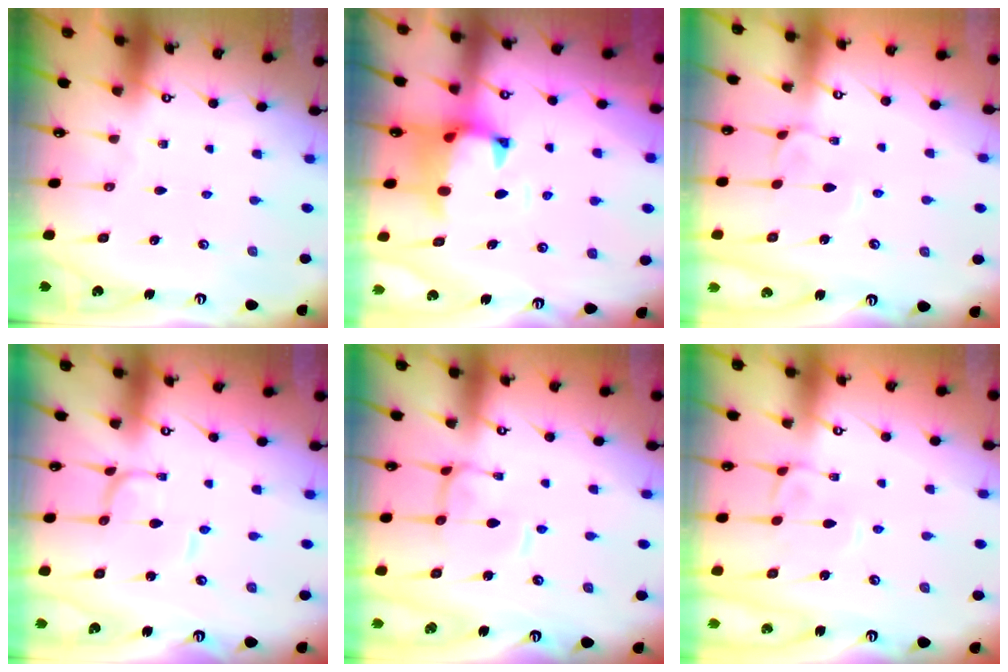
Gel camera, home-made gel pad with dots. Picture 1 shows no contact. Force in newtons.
{"total": 1.1, "press": 0.3, "slide": 1.1}
{"total": 3.9, "press": 3.9, "slide": 0.3}
{"total": 1.6, "press": 1.6, "slide": 0.1}
{"total": 2.2, "press": 2.1, "slide": 0.6}
{"total": 3.0, "press": 2.9, "slide": 0.7}